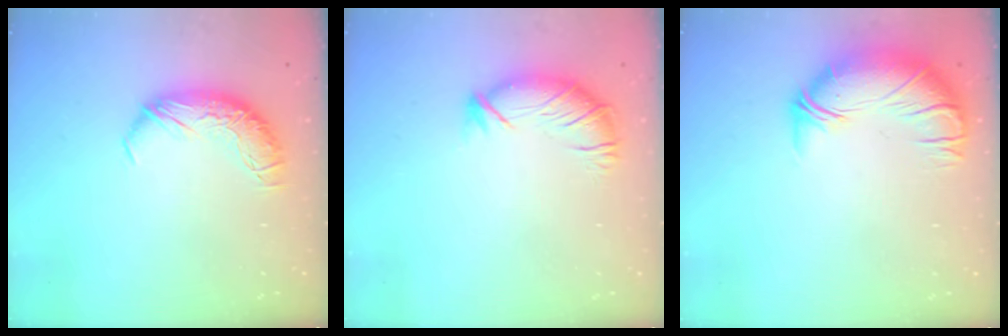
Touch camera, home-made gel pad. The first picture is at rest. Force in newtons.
{"total": 2.9, "press": 2.0, "slide": 2.0}
{"total": 2.7, "press": 0.3, "slide": 2.7}